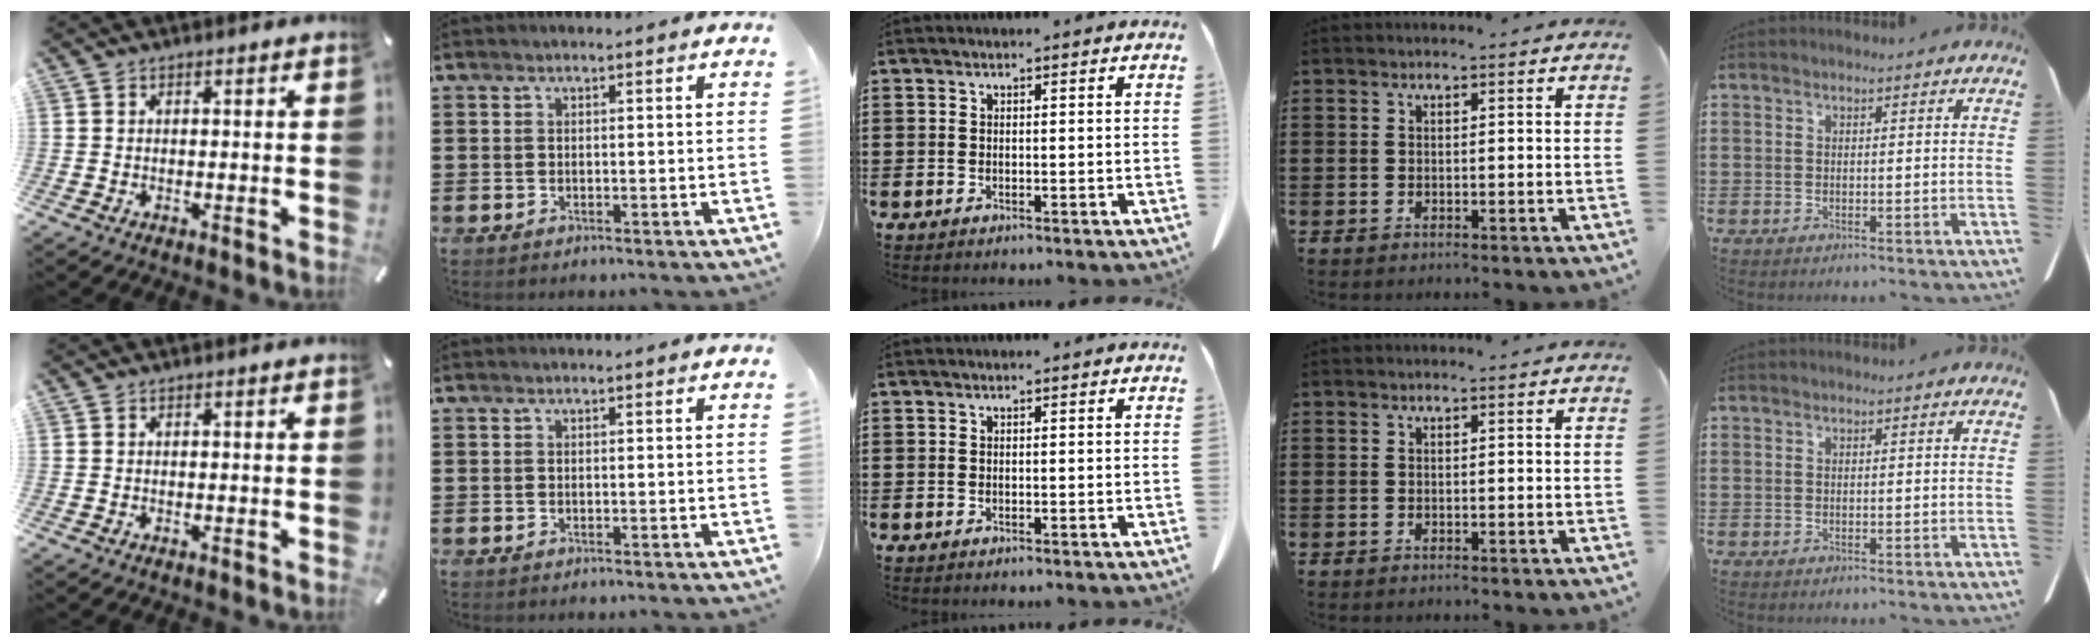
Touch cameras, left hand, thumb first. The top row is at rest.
{}